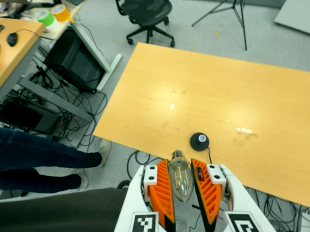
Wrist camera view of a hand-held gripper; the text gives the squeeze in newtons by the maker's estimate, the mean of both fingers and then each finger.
{"total": 13.2, "left": 13.8, "right": 12.6}